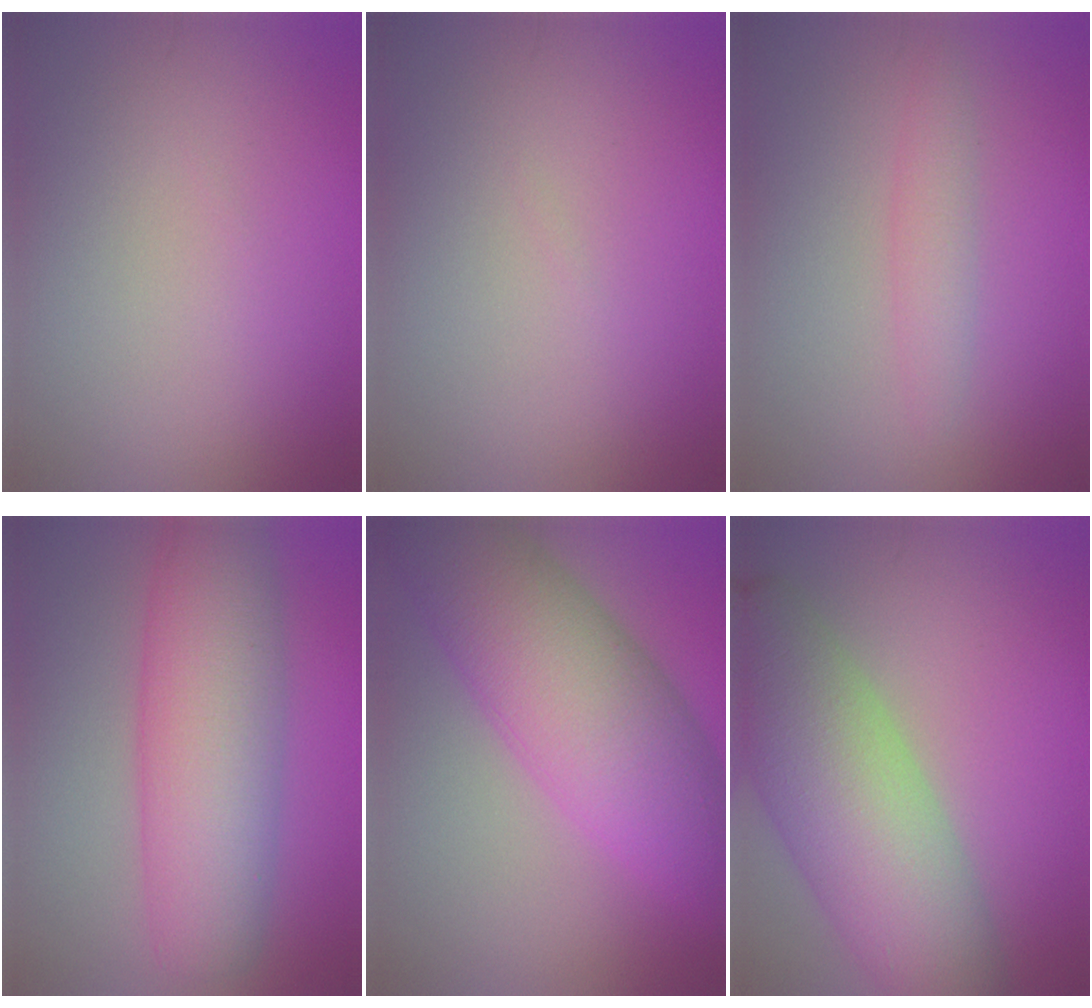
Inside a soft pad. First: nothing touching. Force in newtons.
{"total": 0.0}
{"total": 1.8, "press": 1.8, "slide": 0.2}
{"total": 8.9, "press": 8.9, "slide": 0.1}
{"total": 10.6, "press": 10.6, "slide": 0.1}
{"total": 10.9, "press": 10.8, "slide": 0.3}